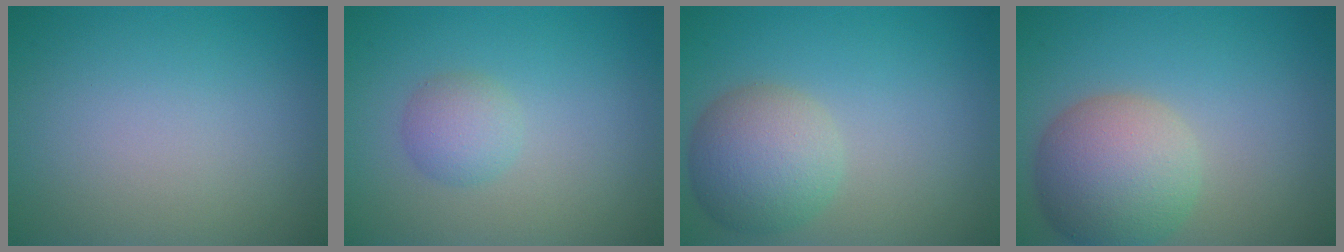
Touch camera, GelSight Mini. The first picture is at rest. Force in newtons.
{"total": 2.0, "press": 2.0, "slide": 0.0}
{"total": 5.2, "press": 5.2, "slide": 0.1}
{"total": 6.9, "press": 6.9, "slide": 0.5}